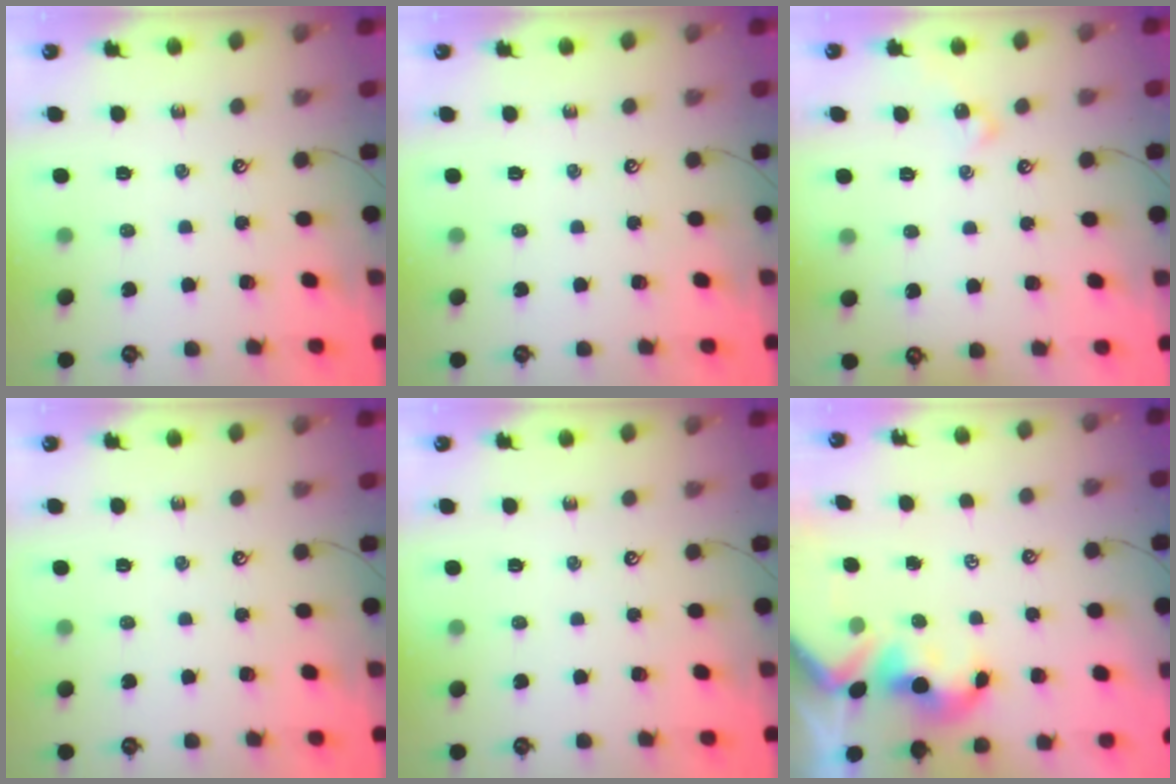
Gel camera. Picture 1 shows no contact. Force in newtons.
{"total": 0.0}
{"total": 1.8, "press": 1.7, "slide": 0.5}
{"total": 0.0}
{"total": 0.0}
{"total": 1.2, "press": 1.2, "slide": 0.1}